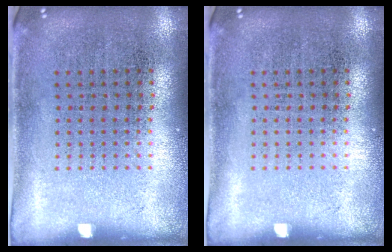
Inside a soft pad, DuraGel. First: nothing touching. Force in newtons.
{"total": 0.0}